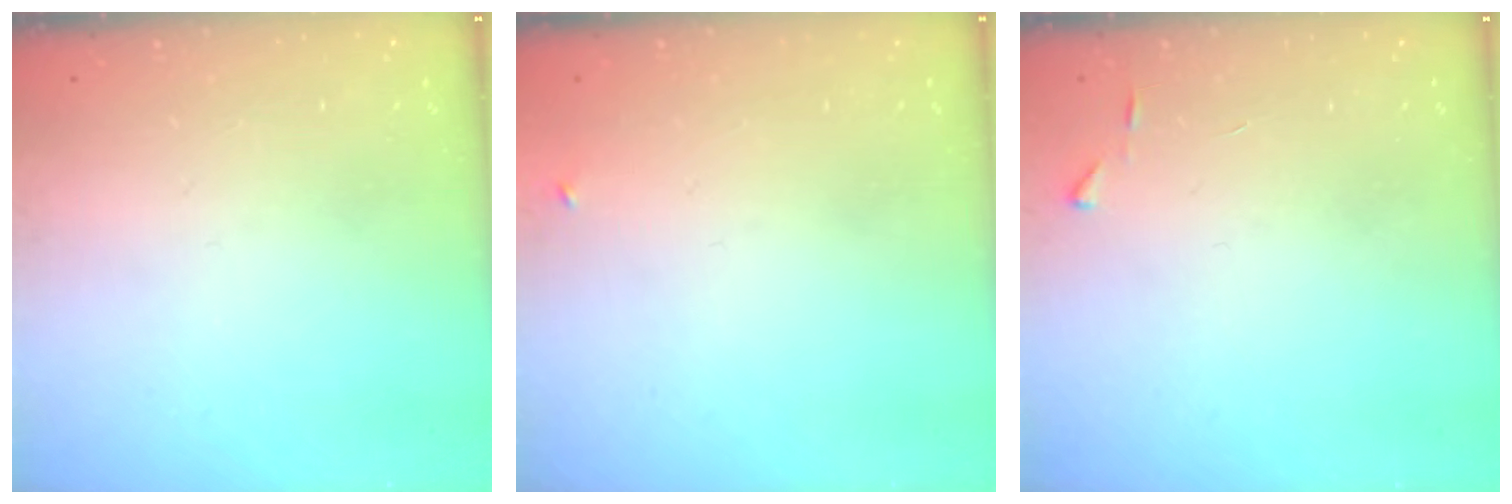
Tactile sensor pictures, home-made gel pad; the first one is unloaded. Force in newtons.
{"total": 2.3, "press": 2.3, "slide": 0.2}
{"total": 2.7, "press": 2.7, "slide": 0.3}